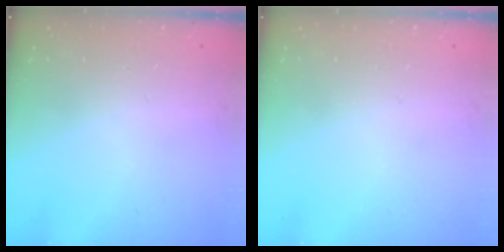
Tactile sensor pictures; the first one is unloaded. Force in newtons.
{"total": 0.0}